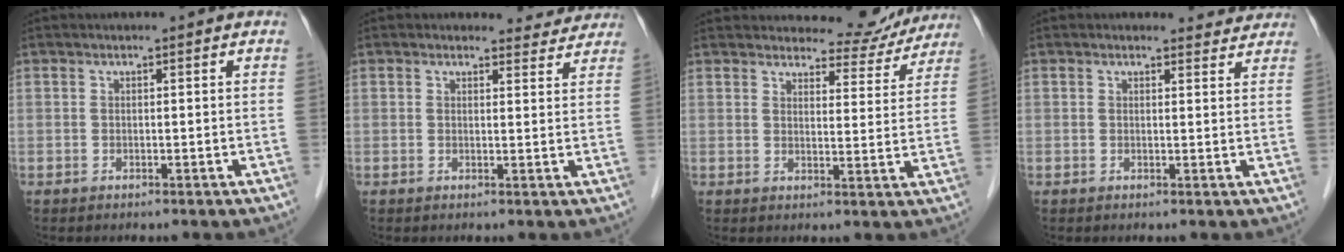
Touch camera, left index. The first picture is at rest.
{"total": 3.6, "force": [3.3, 1.2, -0.4], "torque": [0.008, -0.006, 0.026]}
{"total": 8.8, "force": [8.5, 2.4, 0.6], "torque": [0.007, -0.011, 0.095]}
{"total": 2.9, "force": [2.8, 1.0, -0.3], "torque": [0.003, -0.003, 0.019]}